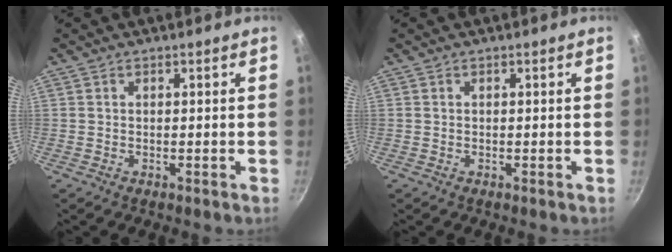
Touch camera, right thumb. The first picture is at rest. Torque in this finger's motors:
{"motor_torque": [-0.32, 0.11, 0.12, 0.12, 0.00]}